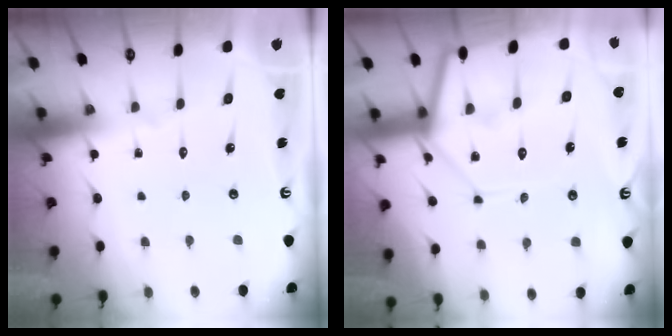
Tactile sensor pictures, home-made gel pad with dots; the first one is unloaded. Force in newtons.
{"total": 13.5, "press": 13.4, "slide": 1.2}